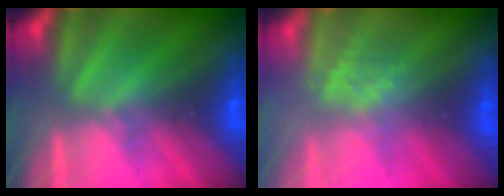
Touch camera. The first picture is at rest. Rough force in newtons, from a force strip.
{"total": 2.8}